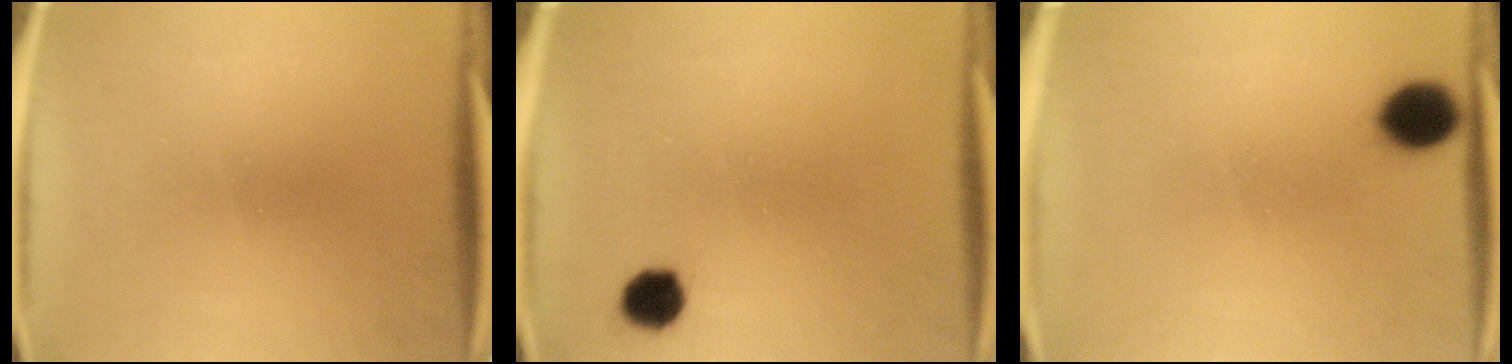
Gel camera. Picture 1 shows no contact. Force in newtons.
{"total": 4.3}
{"total": 6.3}